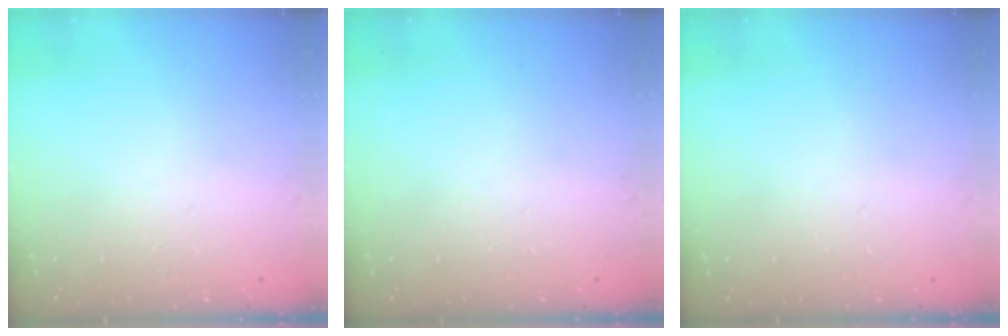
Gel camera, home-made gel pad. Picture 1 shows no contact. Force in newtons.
{"total": 0.0}
{"total": 0.0}